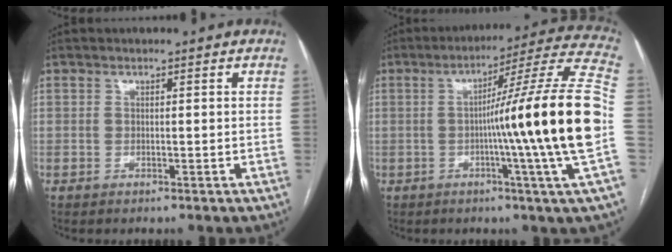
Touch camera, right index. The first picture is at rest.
{"total": 20.0, "force": [-2.4, -3.1, 19.7], "torque": [-0.265, -0.002, -0.055]}